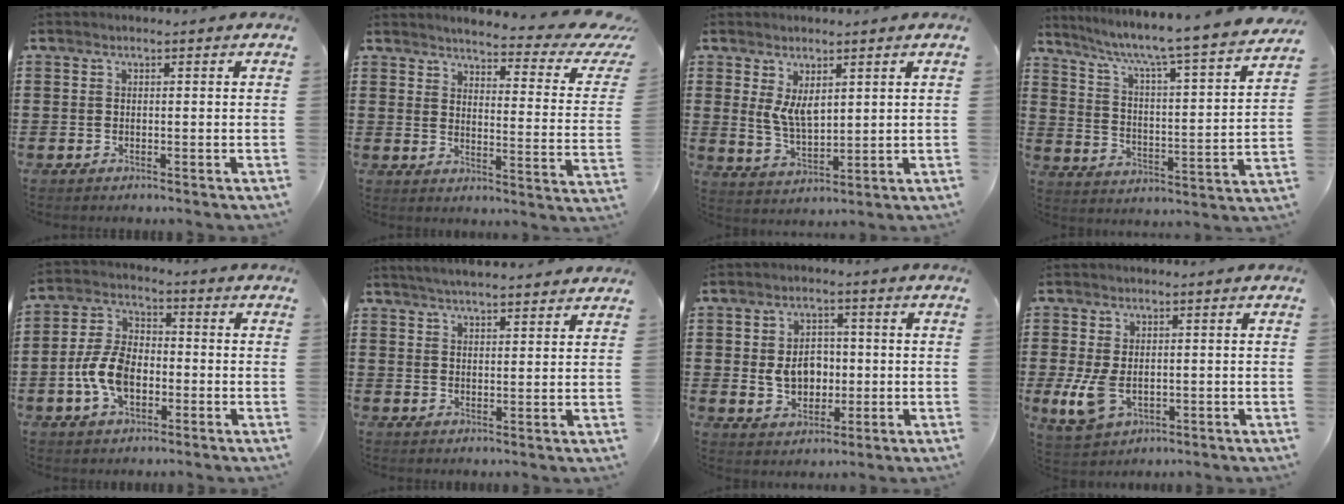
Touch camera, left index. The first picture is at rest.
{"total": 3.9, "force": [3.2, 0.1, 2.3], "torque": [-0.046, -0.035, 0.043]}
{"total": 5.3, "force": [2.3, 2.5, 4.0], "torque": [-0.091, 0.000, 0.040]}
{"total": 5.1, "force": [4.2, -0.8, 2.7], "torque": [-0.075, -0.053, 0.057]}
{"total": 8.2, "force": [-2.4, 5.0, 6.0], "torque": [-0.145, 0.006, -0.052]}
{"total": 3.7, "force": [3.6, -0.2, 0.8], "torque": [-0.026, -0.010, 0.066]}
{"total": 6.1, "force": [-0.1, 4.4, 4.2], "torque": [-0.079, 0.004, -0.009]}
{"total": 5.8, "force": [-1.0, 3.4, 4.5], "torque": [-0.106, -0.003, -0.018]}